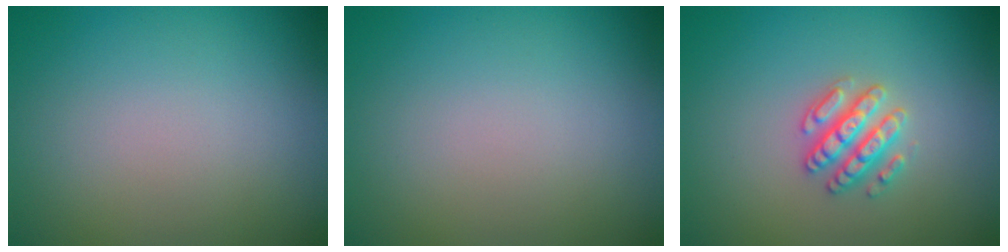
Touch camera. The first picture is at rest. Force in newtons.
{"total": 0.0}
{"total": 2.8, "press": 2.7, "slide": 0.6}